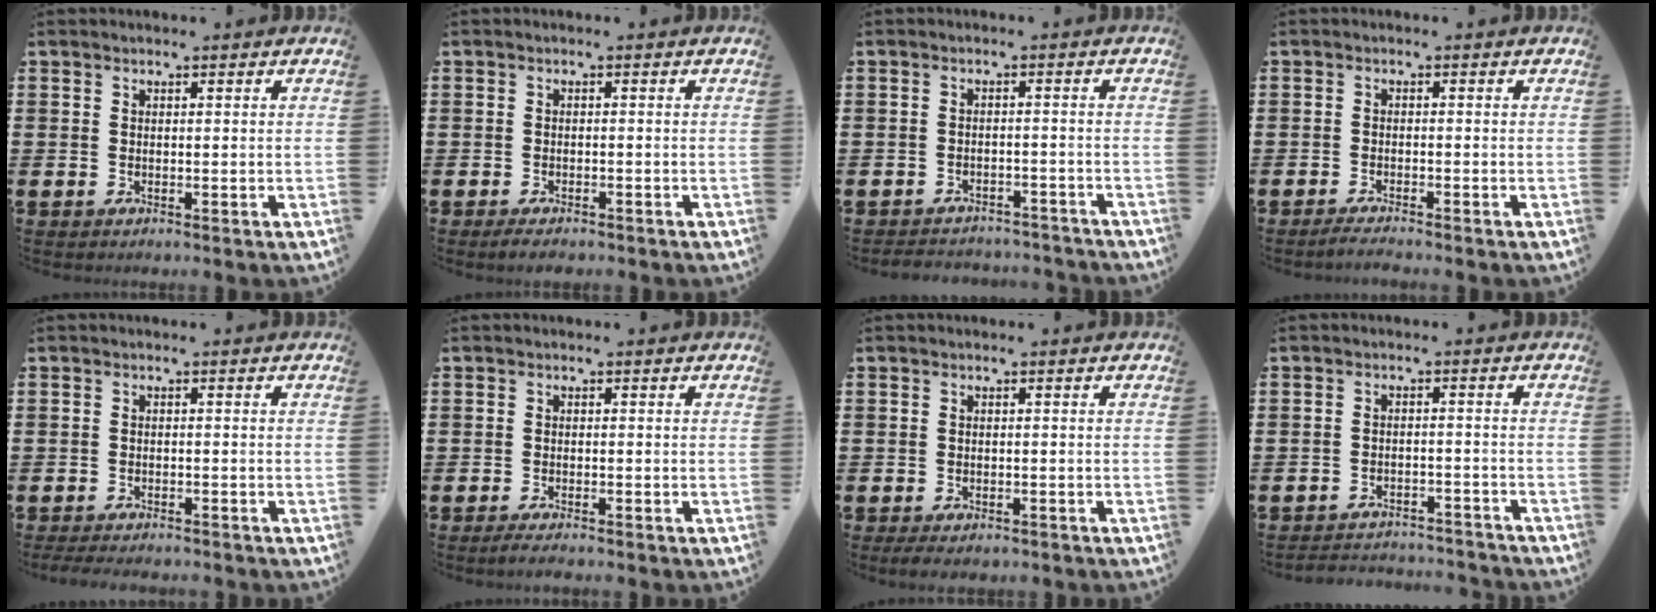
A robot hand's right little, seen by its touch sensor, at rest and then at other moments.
{"total": 1.1, "force": [-0.9, 0.3, 0.5], "torque": [-0.011, -0.001, -0.019]}
{"total": 2.1, "force": [-2.1, 0.1, -0.3], "torque": [-0.003, 0.003, -0.047]}
{"total": 1.3, "force": [-1.1, -0.1, 0.6], "torque": [-0.009, -0.001, -0.022]}
{"total": 1.2, "force": [-1.2, 0.1, 0.2], "torque": [-0.007, 0.001, -0.024]}
{"total": 1.0, "force": [-0.8, 0.1, 0.7], "torque": [-0.011, -0.002, -0.015]}
{"total": 0.9, "force": [-0.7, 0.3, 0.5], "torque": [-0.009, 0.000, -0.014]}
{"total": 2.5, "force": [-2.5, 0.0, -0.2], "torque": [-0.003, 0.004, -0.056]}